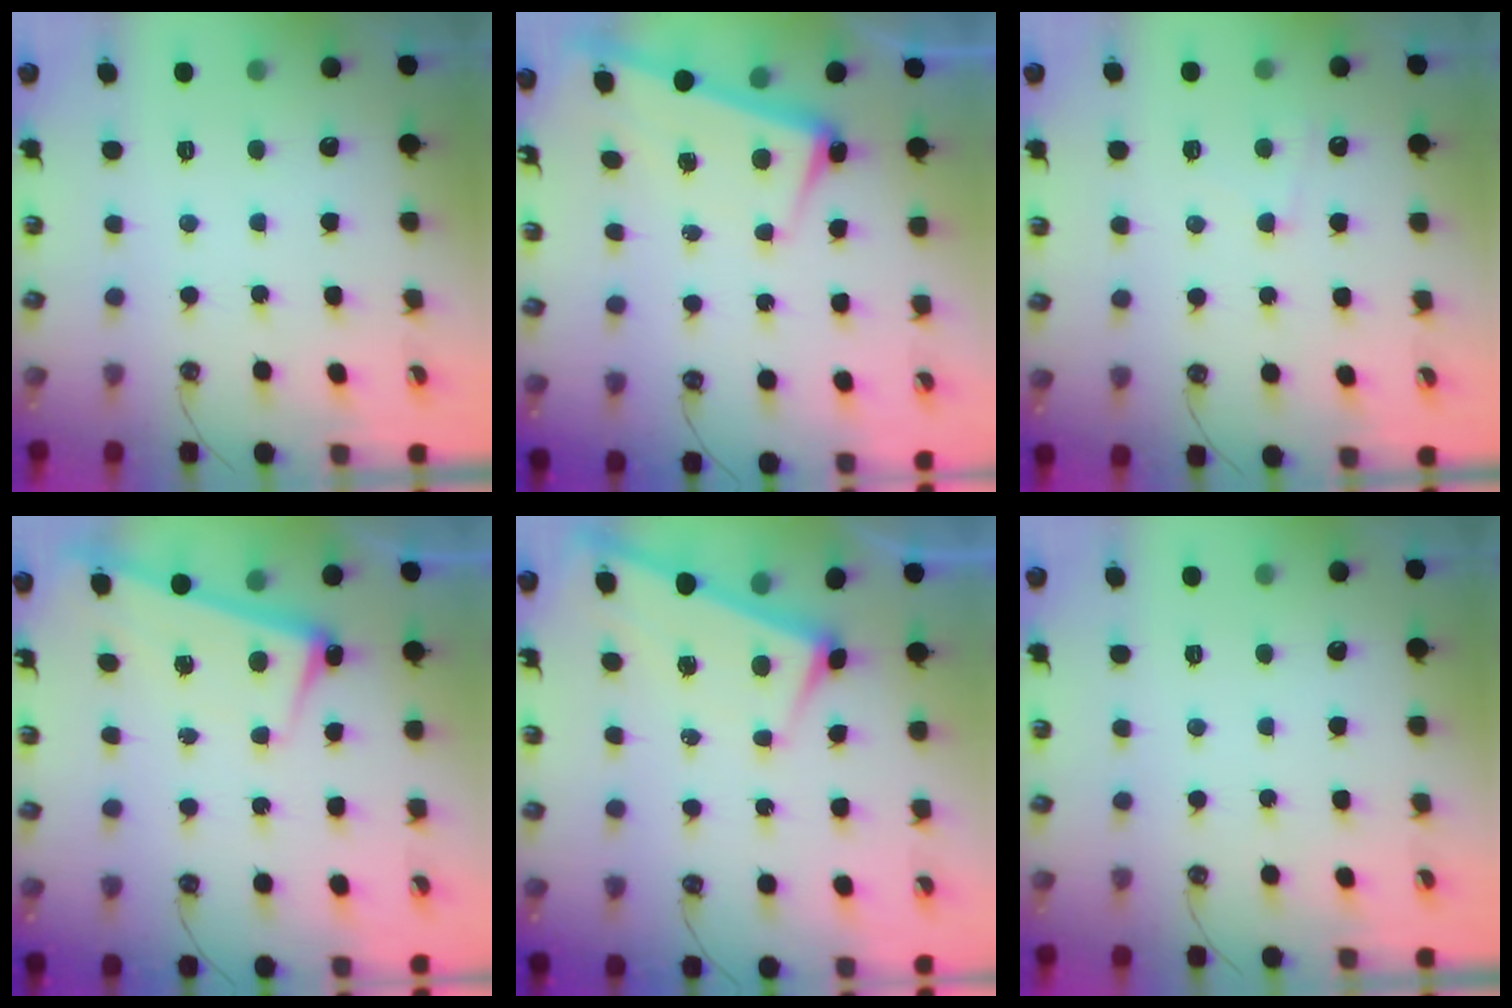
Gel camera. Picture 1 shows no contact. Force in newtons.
{"total": 2.4, "press": 2.3, "slide": 0.7}
{"total": 1.3, "press": 1.1, "slide": 0.6}
{"total": 2.6, "press": 2.4, "slide": 0.9}
{"total": 2.5, "press": 2.5, "slide": 0.2}
{"total": 0.0}